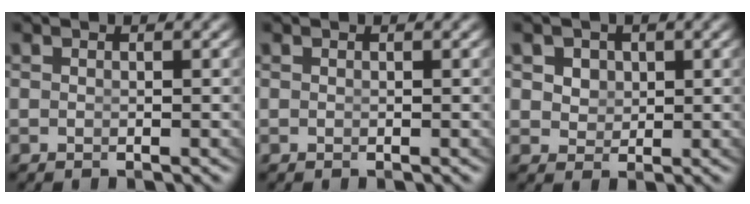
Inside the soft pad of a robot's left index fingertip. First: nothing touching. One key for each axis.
{"total": 0.0}
{"total": 2.9, "fx": 1.3, "fy": 2.3, "fz": 1.3, "tx": -0.025, "ty": -0.013, "tz": 0.032}